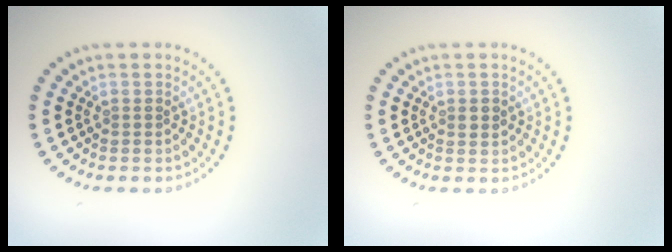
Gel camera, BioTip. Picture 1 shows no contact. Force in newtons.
{"total": 1.2, "press": 1.2, "slide": 0.2}